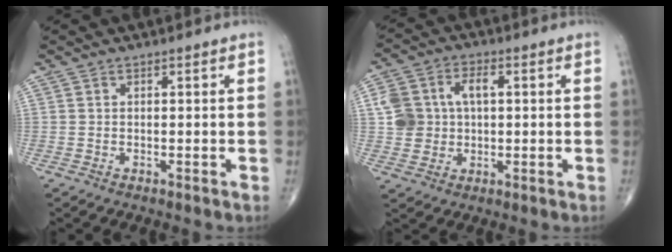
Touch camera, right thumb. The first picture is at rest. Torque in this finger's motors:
{"motor_torque": [0.93, 1.42, 0.74, 0.10, 0.06]}